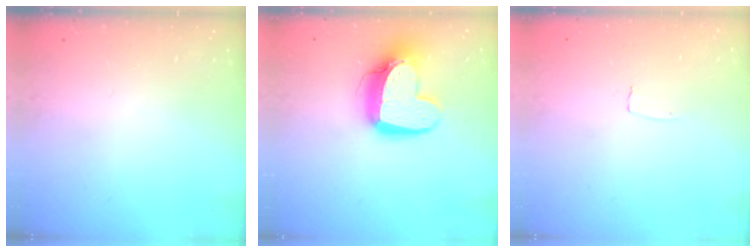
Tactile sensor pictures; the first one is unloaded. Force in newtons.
{"total": 14.7, "press": 14.6, "slide": 1.4}
{"total": 3.0, "press": 3.0, "slide": 0.2}